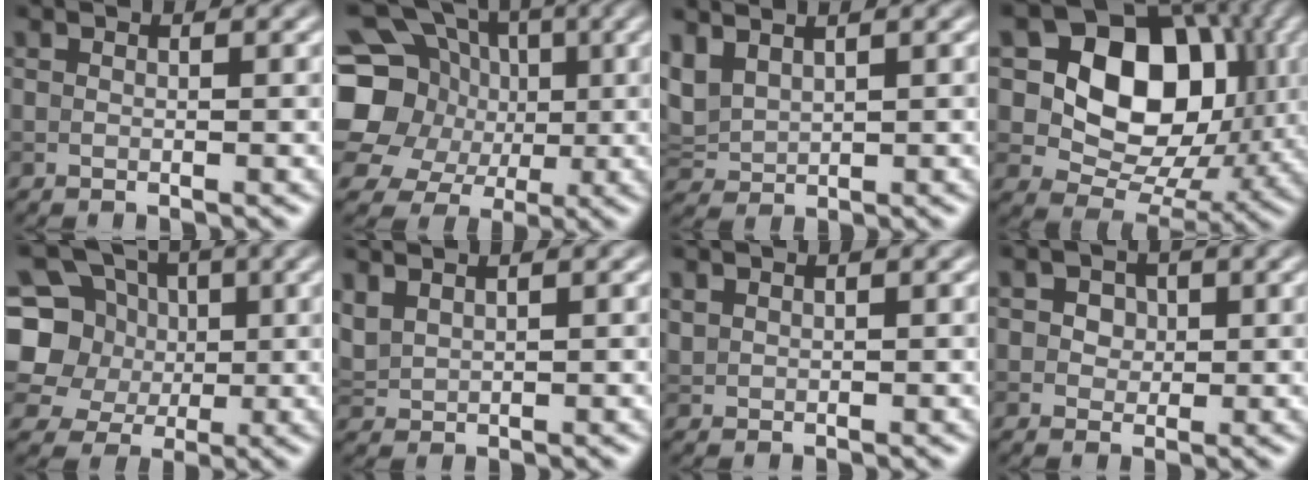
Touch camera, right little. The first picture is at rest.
{"total": 14.6, "force": [1.0, 13.2, 6.3], "torque": [-0.169, 0.025, -0.006]}
{"total": 2.7, "force": [1.9, 1.3, 1.4], "torque": [-0.042, 0.010, 0.045]}
{"total": 12.8, "force": [2.5, 9.7, 8.1], "torque": [-0.117, 0.000, 0.036]}
{"total": 8.0, "force": [1.2, 7.1, 3.4], "torque": [-0.084, 0.025, -0.010]}
{"total": 2.0, "force": [1.5, 0.8, 1.0], "torque": [-0.028, 0.007, 0.039]}
{"total": 0.7, "force": [0.7, 0.3, 0.2], "torque": [-0.008, 0.000, 0.019]}
{"total": 2.1, "force": [0.7, 1.7, 1.0], "torque": [-0.015, 0.007, 0.006]}